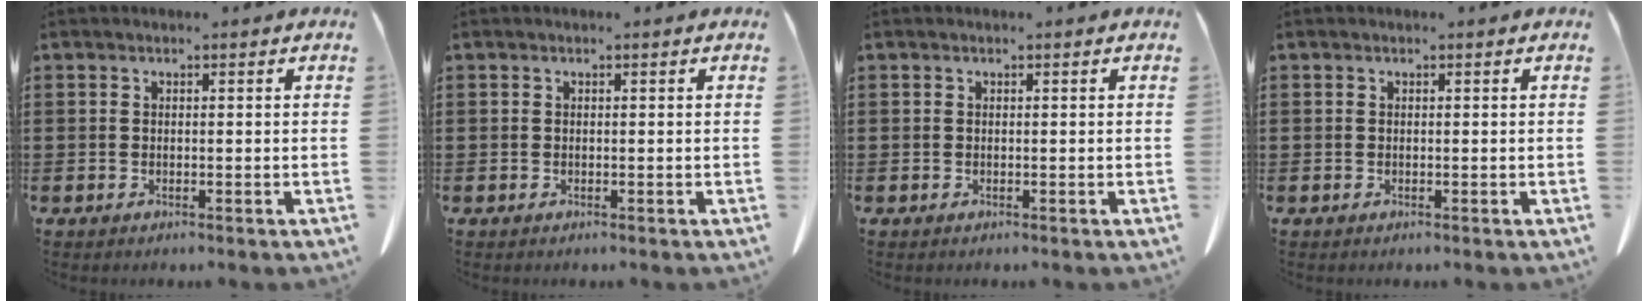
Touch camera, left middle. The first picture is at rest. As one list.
[{"total": 0.0}, {"total": 0.0}, {"total": 0.0}]